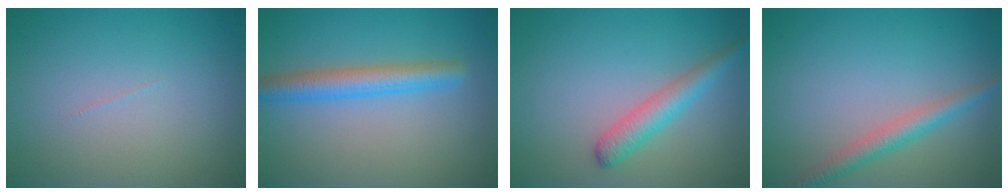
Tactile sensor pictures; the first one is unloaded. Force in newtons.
{"total": 3.7, "press": 3.7, "slide": 0.1}
{"total": 3.1, "press": 3.1, "slide": 0.1}
{"total": 2.7, "press": 2.7, "slide": 0.1}